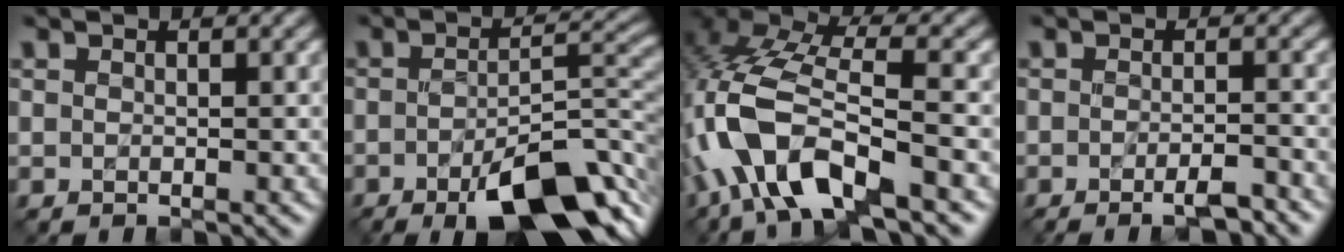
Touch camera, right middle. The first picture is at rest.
{"total": 10.8, "force": [-5.8, 3.4, 8.5], "torque": [-0.127, -0.008, -0.088]}
{"total": 10.3, "force": [-4.8, 3.8, 8.3], "torque": [-0.170, 0.014, -0.098]}
{"total": 3.2, "force": [-2.0, 0.6, 2.4], "torque": [-0.037, -0.004, -0.036]}